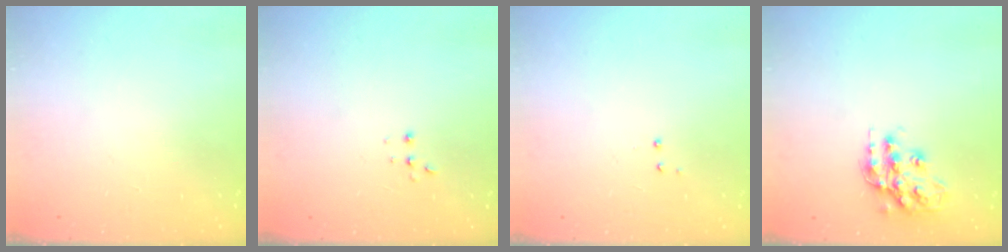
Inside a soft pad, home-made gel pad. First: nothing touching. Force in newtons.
{"total": 2.2, "press": 2.2, "slide": 0.5}
{"total": 2.9, "press": 2.8, "slide": 0.6}
{"total": 15.0, "press": 15.0, "slide": 1.2}